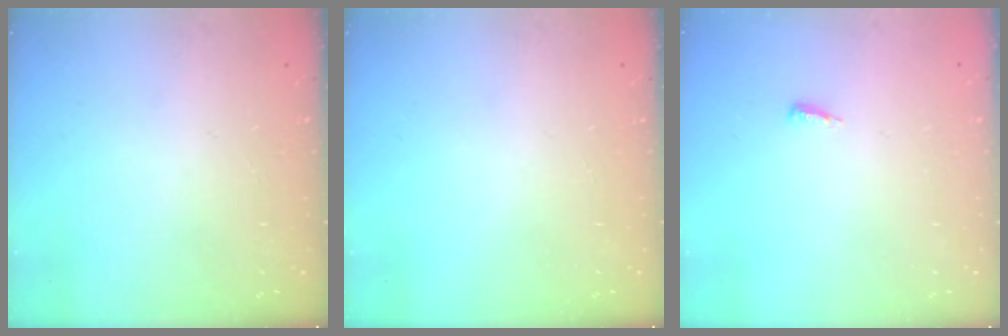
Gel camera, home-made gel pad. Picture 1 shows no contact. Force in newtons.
{"total": 0.0}
{"total": 2.9, "press": 2.9, "slide": 0.4}